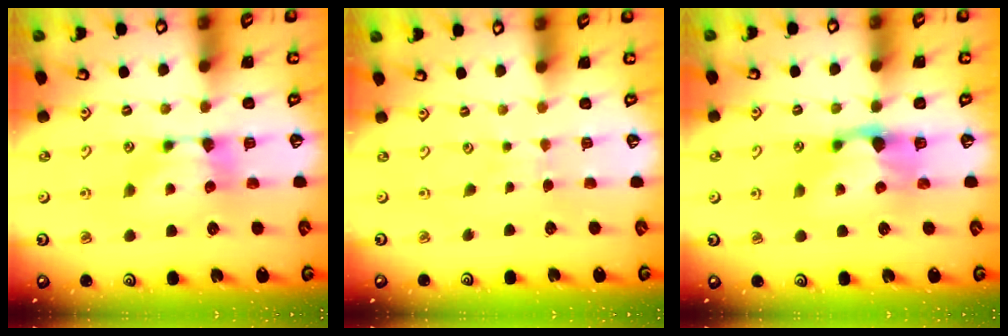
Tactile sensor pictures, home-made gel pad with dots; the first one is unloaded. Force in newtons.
{"total": 3.7, "press": 3.7, "slide": 0.3}
{"total": 2.0, "press": 1.8, "slide": 1.0}